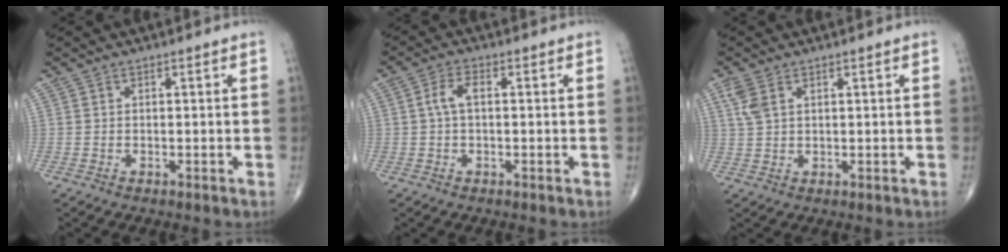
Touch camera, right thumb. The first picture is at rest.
{"total": 3.5, "force": [0.3, 1.7, 3.1], "torque": [-0.066, 0.011, 0.003]}
{"total": 3.6, "force": [1.7, 2.0, 2.5], "torque": [-0.061, 0.007, 0.042]}